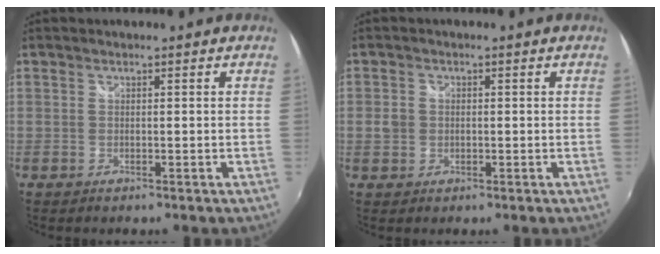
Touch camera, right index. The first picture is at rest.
{"total": 2.7, "force": [-0.4, 2.5, 1.1], "torque": [-0.020, 0.003, -0.010]}